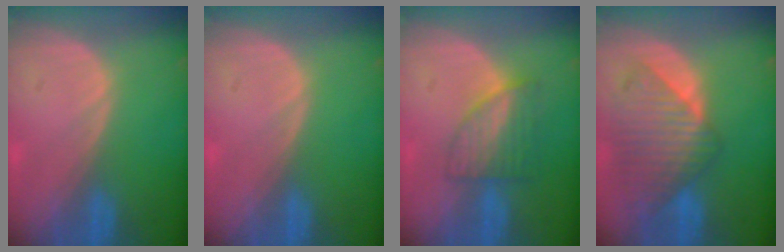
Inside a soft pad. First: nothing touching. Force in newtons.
{"total": 0.0}
{"total": 6.1, "press": 5.6, "slide": 2.4}
{"total": 9.6, "press": 8.5, "slide": 4.5}